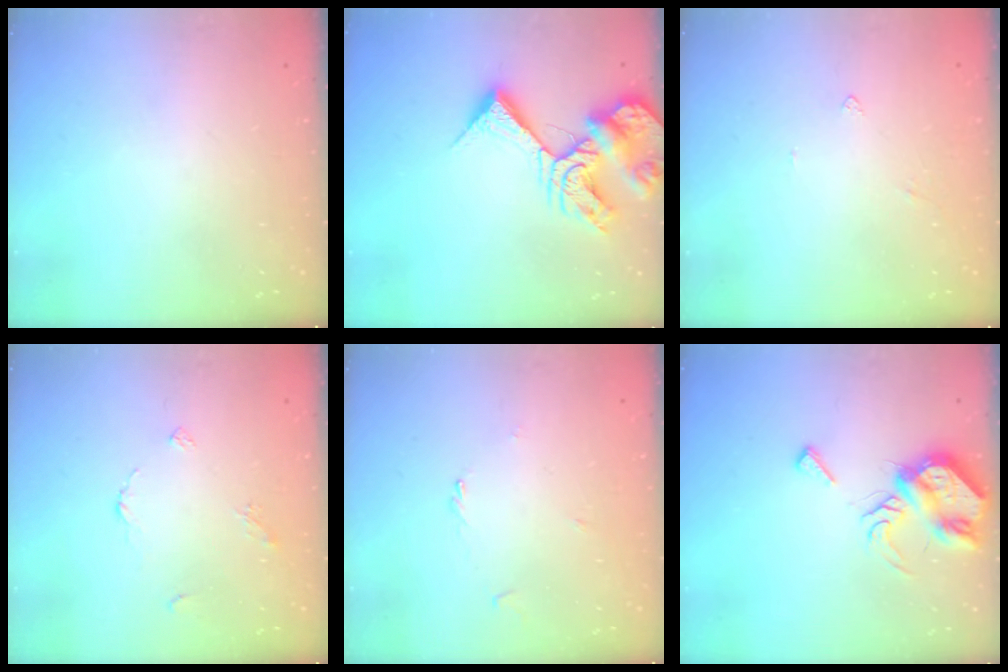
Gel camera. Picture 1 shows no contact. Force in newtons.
{"total": 12.5, "press": 12.4, "slide": 1.4}
{"total": 1.9, "press": 1.8, "slide": 0.4}
{"total": 4.0, "press": 4.0, "slide": 0.5}
{"total": 1.2, "press": 1.1, "slide": 0.4}
{"total": 9.0, "press": 9.0, "slide": 0.6}